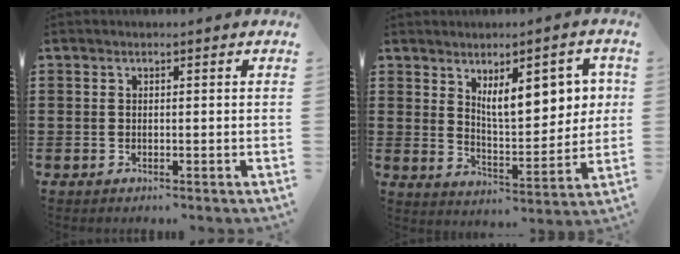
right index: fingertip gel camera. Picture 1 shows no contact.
{"total": 9.3, "force": [3.9, 3.7, 7.5], "torque": [-0.122, -0.005, 0.062]}